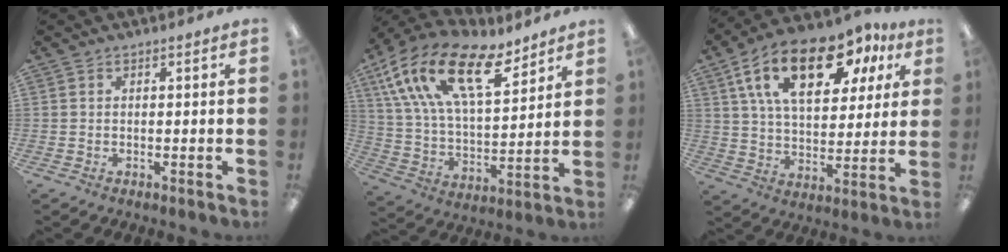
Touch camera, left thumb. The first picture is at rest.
{"total": 21.2, "force": [12.6, 9.7, 14.0], "torque": [-0.271, -0.065, 0.224]}
{"total": 21.2, "force": [11.0, 11.1, 14.4], "torque": [-0.247, -0.029, 0.188]}